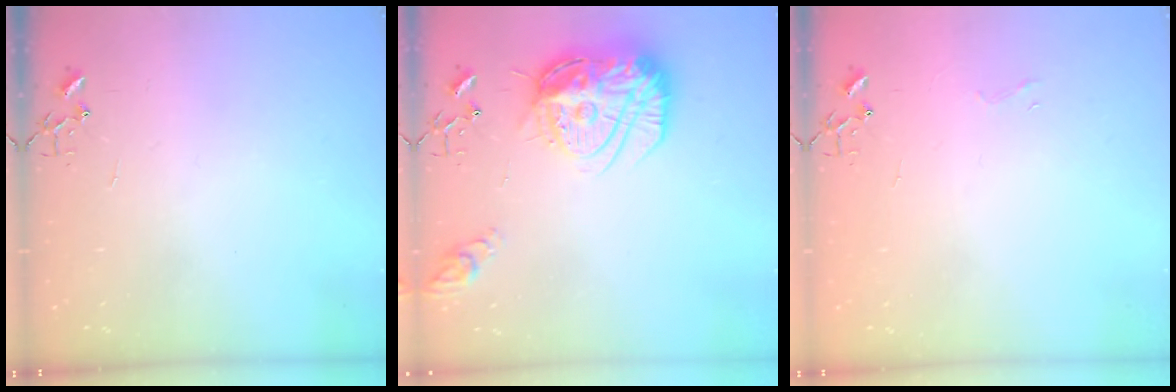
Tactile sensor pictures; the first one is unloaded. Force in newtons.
{"total": 19.4, "press": 19.3, "slide": 1.7}
{"total": 3.4, "press": 3.4, "slide": 0.3}